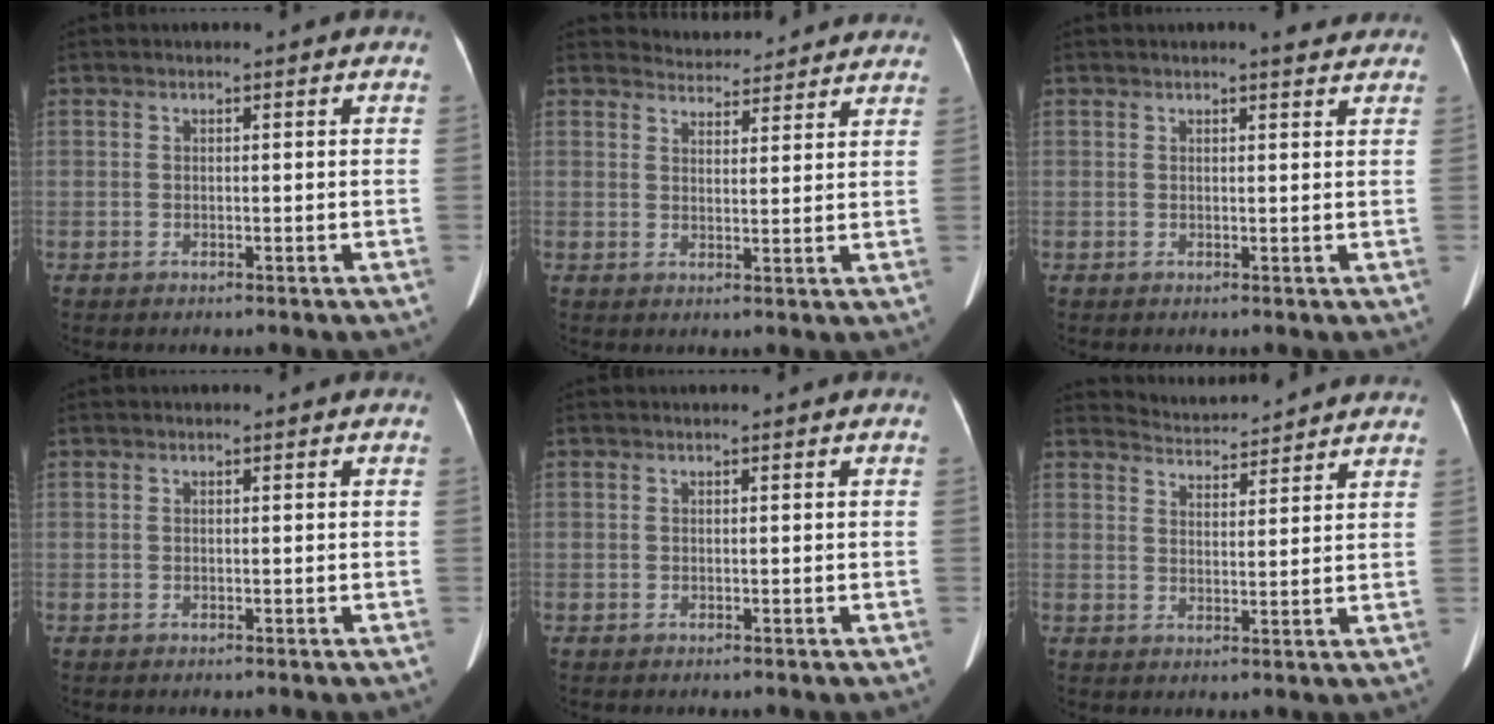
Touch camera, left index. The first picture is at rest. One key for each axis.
{"total": 8.4, "fx": 8.2, "fy": 1.7, "fz": 0.5, "tx": 0.005, "ty": 0.016, "tz": 0.093}
{"total": 2.8, "fx": 2.5, "fy": 0.5, "fz": 1.2, "tx": -0.016, "ty": 0.004, "tz": 0.026}
{"total": 0.0}
{"total": 0.0}
{"total": 7.2, "fx": 7.2, "fy": 0.3, "fz": 0.2, "tx": -0.010, "ty": 0.017, "tz": 0.097}